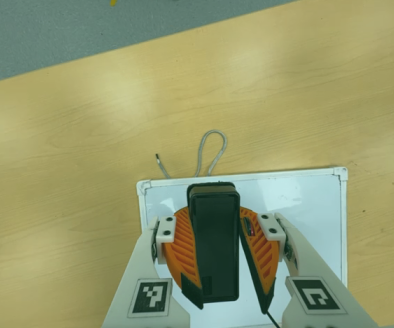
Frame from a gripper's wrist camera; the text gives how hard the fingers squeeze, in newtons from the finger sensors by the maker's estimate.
{"total": 10.9, "left": 10.6, "right": 11.2}